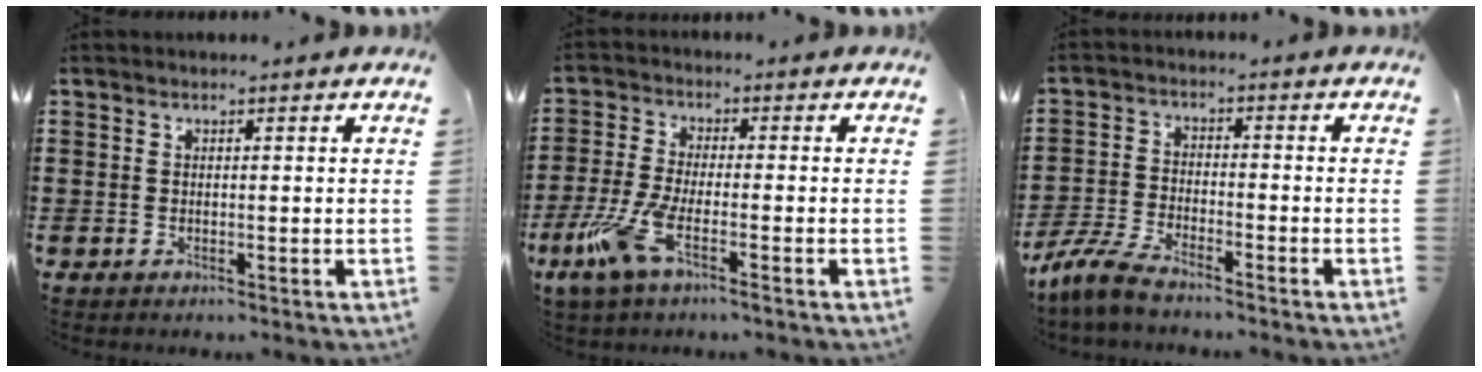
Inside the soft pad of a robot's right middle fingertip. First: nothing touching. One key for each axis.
{"total": 7.0, "fx": -3.5, "fy": 1.7, "fz": 5.8, "tx": -0.144, "ty": -0.017, "tz": -0.069}
{"total": 5.4, "fx": -4.8, "fy": 0.8, "fz": 2.4, "tx": -0.073, "ty": -0.008, "tz": -0.102}